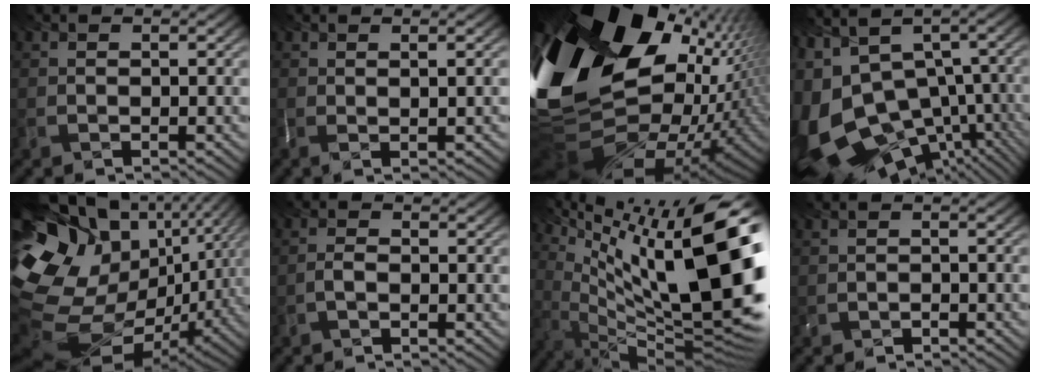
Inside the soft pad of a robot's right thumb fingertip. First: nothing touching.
{"total": 1.7, "force": [0.6, -0.1, 1.6], "torque": [-0.035, 0.004, 0.012]}
{"total": 20.6, "force": [1.6, 14.4, 14.6], "torque": [-0.304, -0.058, 0.049]}
{"total": 16.6, "force": [-6.4, 10.1, 11.5], "torque": [-0.269, -0.032, -0.040]}
{"total": 17.8, "force": [-0.9, 13.0, 12.1], "torque": [-0.288, -0.018, 0.033]}
{"total": 2.2, "force": [-2.1, -0.4, -0.4], "torque": [-0.007, -0.008, -0.022]}
{"total": 16.5, "force": [3.0, 7.2, 14.6], "torque": [-0.254, 0.001, 0.086]}
{"total": 1.0, "force": [-1.0, 0.0, 0.0], "torque": [-0.020, 0.002, -0.013]}